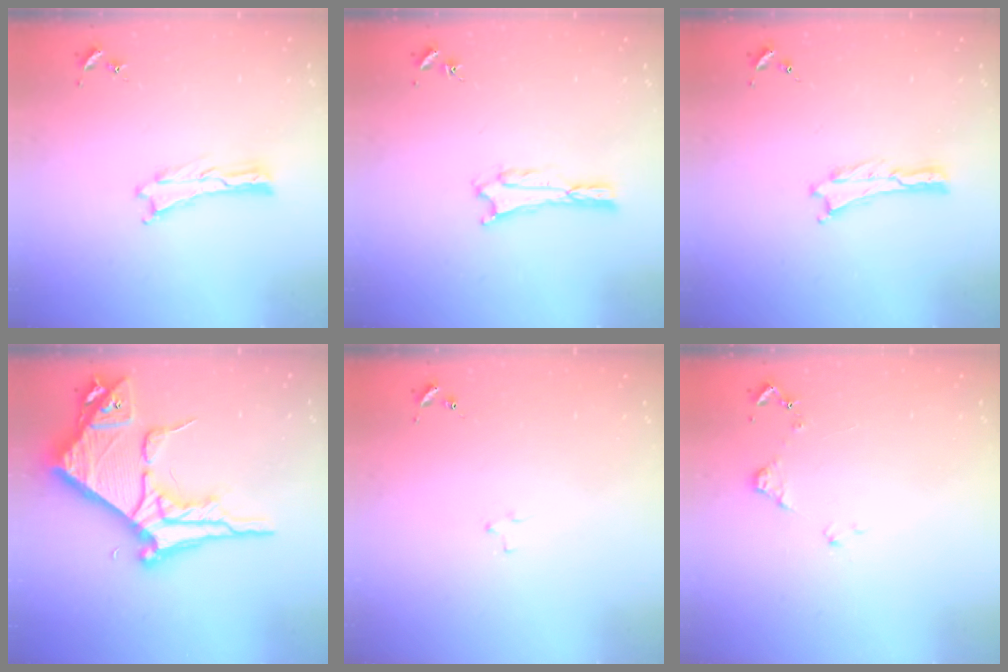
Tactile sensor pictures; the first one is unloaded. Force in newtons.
{"total": 1.7, "press": 1.7, "slide": 0.3}
{"total": 0.0}
{"total": 10.5, "press": 10.4, "slide": 1.2}
{"total": 2.1, "press": 2.1, "slide": 0.2}
{"total": 1.2, "press": 1.2, "slide": 0.2}